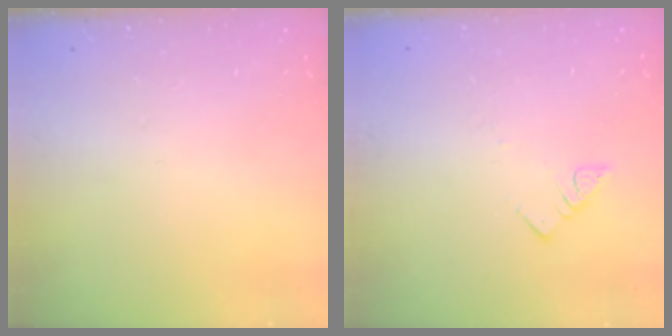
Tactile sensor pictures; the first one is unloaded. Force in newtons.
{"total": 3.0, "press": 3.0, "slide": 0.1}